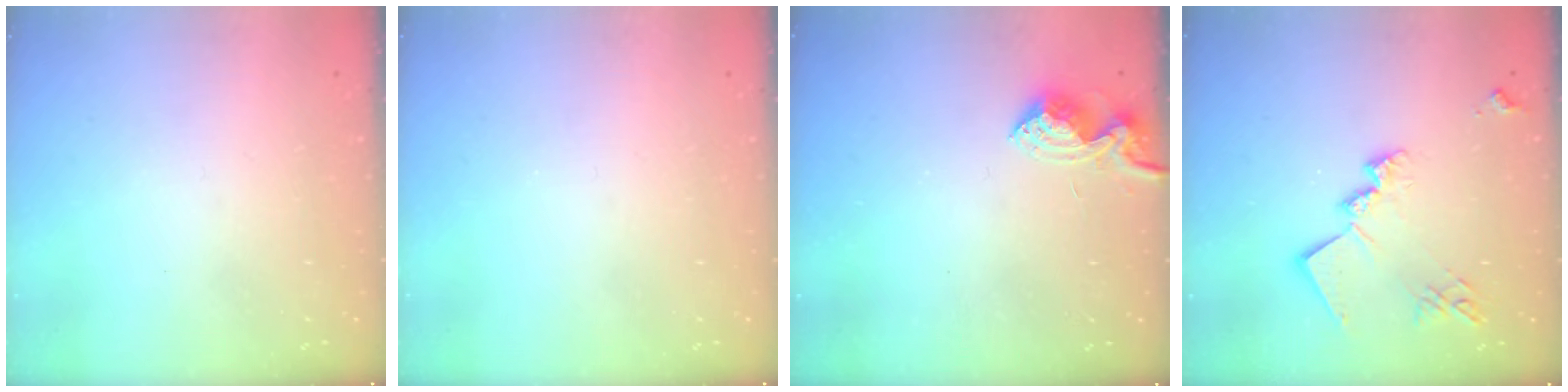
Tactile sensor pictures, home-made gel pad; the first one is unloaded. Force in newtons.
{"total": 0.0}
{"total": 7.1, "press": 7.0, "slide": 0.7}
{"total": 16.5, "press": 16.4, "slide": 1.0}